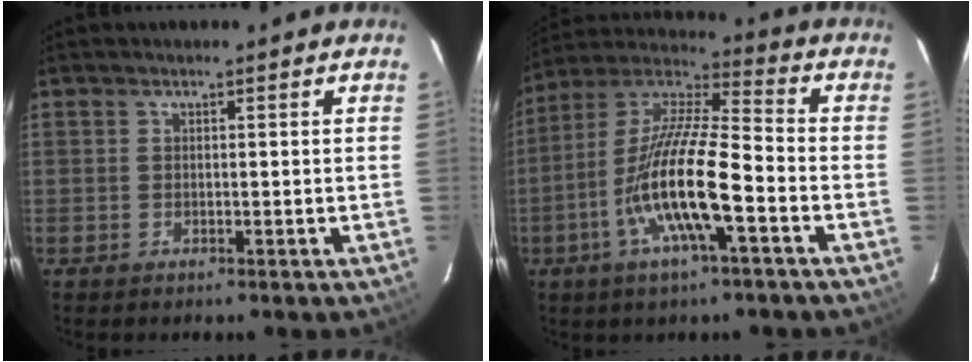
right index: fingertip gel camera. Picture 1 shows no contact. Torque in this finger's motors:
{"motor_torque": [1.58, -0.55, 1.06, 0.21]}